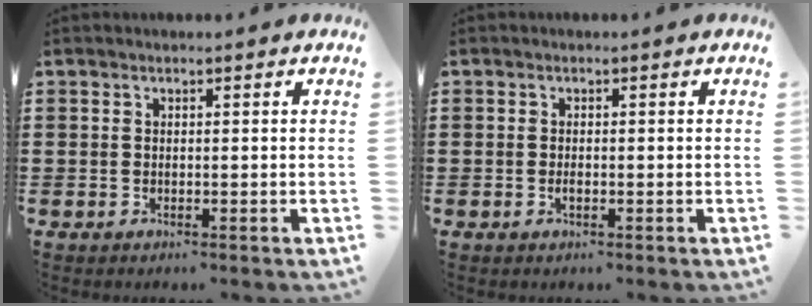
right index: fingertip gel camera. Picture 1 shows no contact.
{"total": 0.9, "force": [-0.3, 0.3, 0.8], "torque": [-0.016, -0.005, -0.004]}